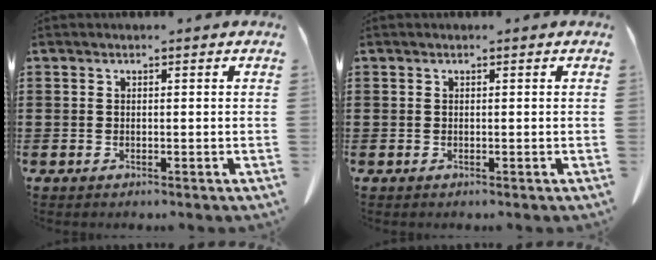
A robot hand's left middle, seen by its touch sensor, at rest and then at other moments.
{"total": 0.0}